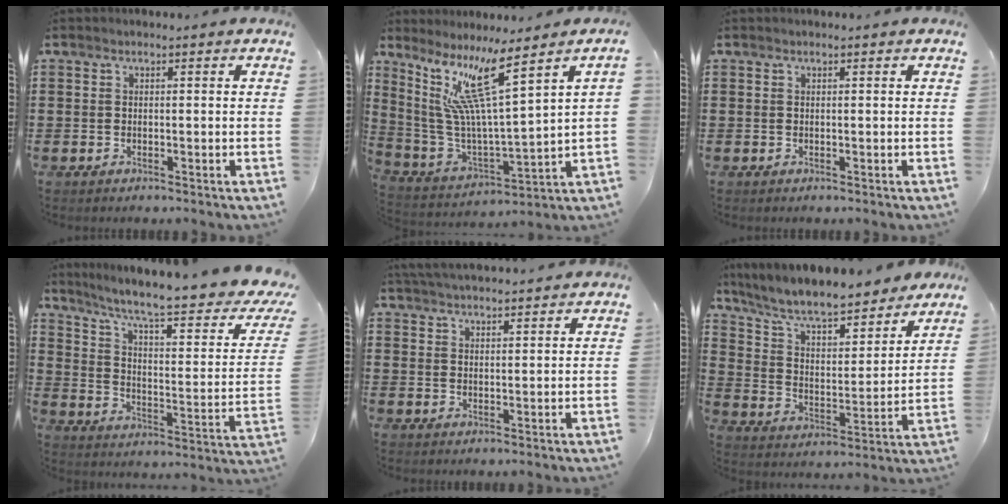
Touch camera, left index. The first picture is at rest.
{"total": 11.3, "force": [7.4, -0.1, 8.6], "torque": [-0.197, -0.052, 0.118]}
{"total": 0.0}
{"total": 9.9, "force": [6.9, 1.5, 7.0], "torque": [-0.133, -0.051, 0.105]}
{"total": 3.6, "force": [3.6, -0.2, 0.5], "torque": [-0.020, -0.009, 0.065]}
{"total": 8.4, "force": [7.7, 0.9, 3.1], "torque": [-0.095, -0.058, 0.130]}